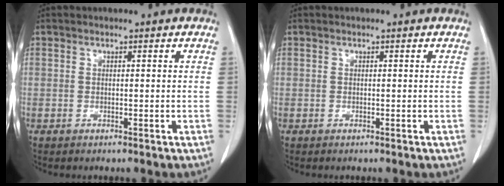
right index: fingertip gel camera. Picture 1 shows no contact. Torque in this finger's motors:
{"motor_torque": [0.00, 0.00, 0.00, 0.00]}